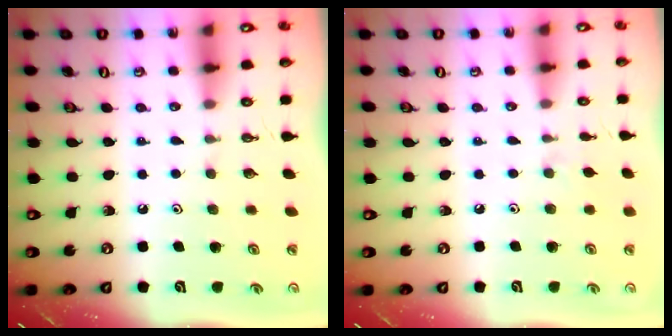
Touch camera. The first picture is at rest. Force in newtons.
{"total": 2.2, "press": 2.1, "slide": 0.4}